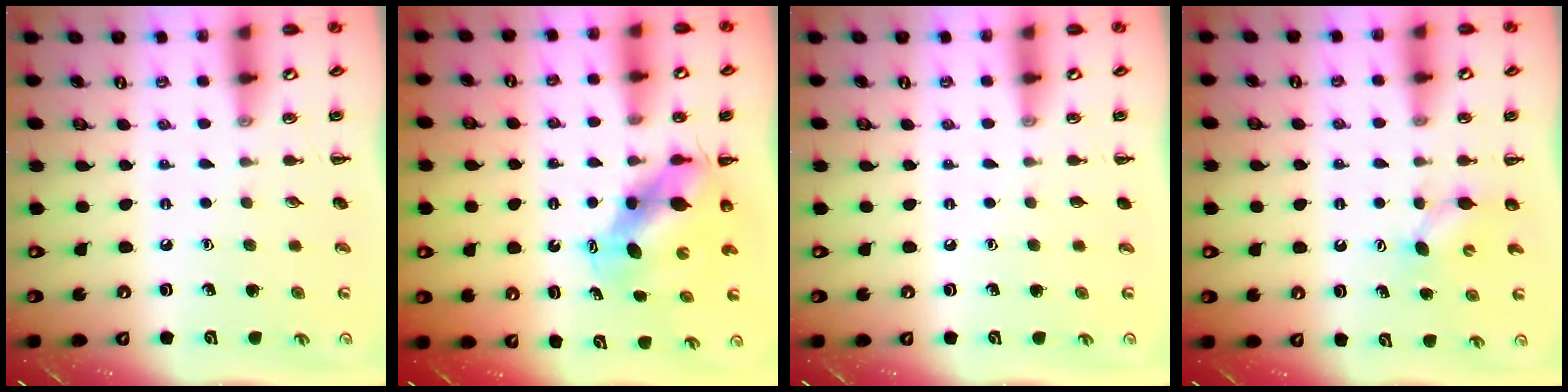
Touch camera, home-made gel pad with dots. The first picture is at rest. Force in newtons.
{"total": 6.5, "press": 6.3, "slide": 1.7}
{"total": 0.0}
{"total": 4.4, "press": 4.3, "slide": 1.1}